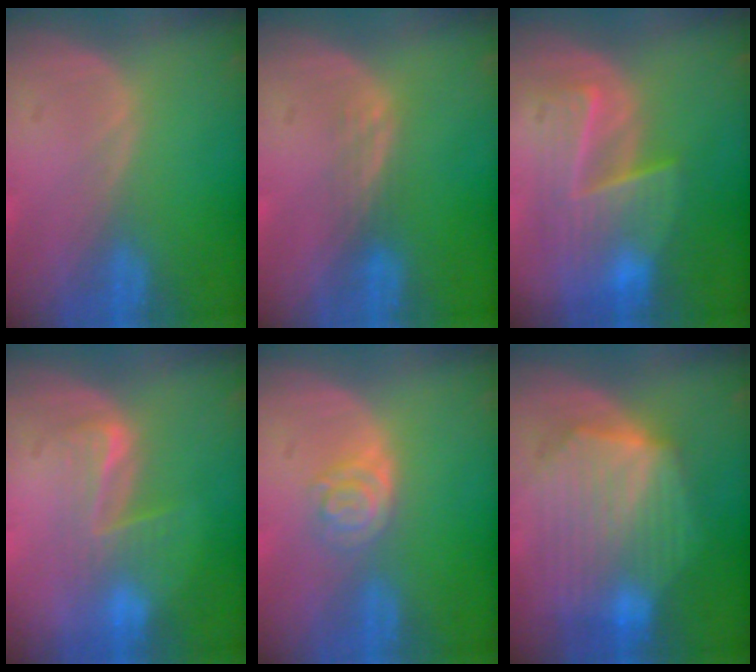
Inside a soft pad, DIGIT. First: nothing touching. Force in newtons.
{"total": 1.8, "press": 1.7, "slide": 0.2}
{"total": 7.3, "press": 7.3, "slide": 0.8}
{"total": 4.6, "press": 4.4, "slide": 1.4}
{"total": 4.0, "press": 3.6, "slide": 1.8}
{"total": 10.3, "press": 10.3, "slide": 0.9}